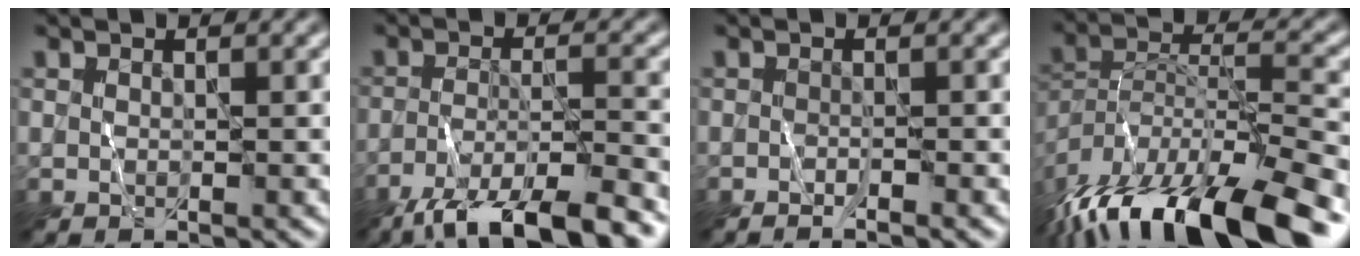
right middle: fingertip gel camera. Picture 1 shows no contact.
{"total": 9.3, "force": [-7.2, 1.8, 5.7], "torque": [-0.092, -0.002, -0.124]}
{"total": 1.0, "force": [-0.8, -0.3, 0.6], "torque": [-0.010, -0.002, -0.015]}
{"total": 15.8, "force": [-11.9, 3.9, 9.7], "torque": [-0.198, -0.001, -0.201]}